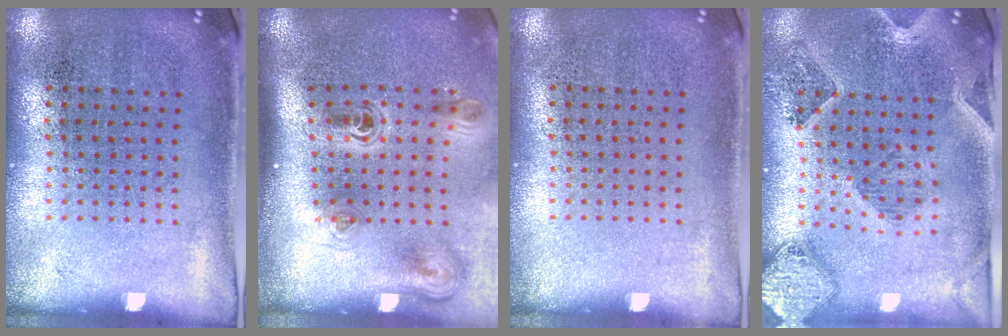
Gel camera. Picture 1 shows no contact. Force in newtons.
{"total": 2.3, "press": 1.5, "slide": 1.8}
{"total": 0.0}
{"total": 1.6, "press": 1.5, "slide": 0.3}